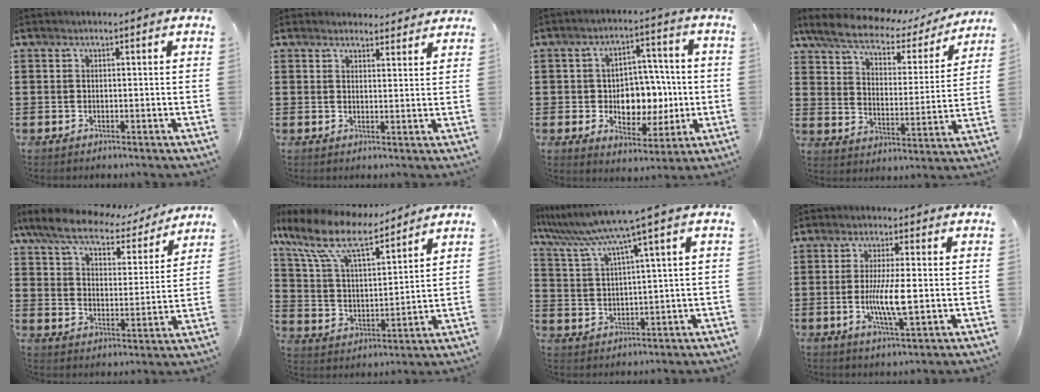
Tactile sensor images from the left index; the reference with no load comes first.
{"total": 2.7, "force": [2.6, 0.5, 0.2], "torque": [-0.003, -0.008, 0.048]}
{"total": 7.3, "force": [-0.1, 5.9, 4.4], "torque": [-0.068, 0.003, -0.005]}
{"total": 7.0, "force": [5.6, 2.3, 3.4], "torque": [-0.092, -0.026, 0.094]}
{"total": 8.2, "force": [7.1, 2.1, 3.4], "torque": [-0.096, -0.033, 0.126]}
{"total": 11.1, "force": [8.5, 3.2, 6.5], "torque": [-0.163, -0.037, 0.148]}
{"total": 7.3, "force": [5.1, -0.9, 5.1], "torque": [-0.127, -0.037, 0.082]}
{"total": 7.0, "force": [-0.7, 1.0, 6.9], "torque": [-0.131, -0.007, -0.018]}